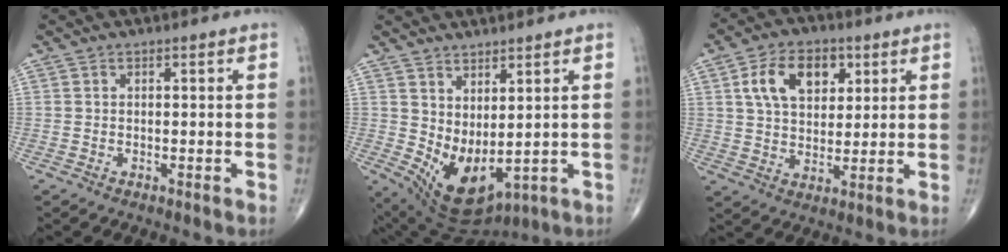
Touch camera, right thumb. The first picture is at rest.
{"total": 10.6, "force": [1.1, 5.2, 9.1], "torque": [-0.149, -0.025, 0.049]}
{"total": 11.7, "force": [4.2, 7.5, 7.9], "torque": [-0.107, -0.007, 0.073]}